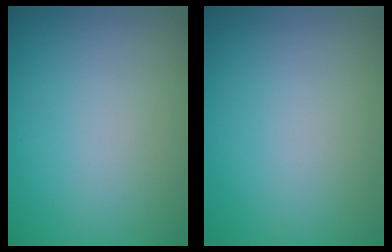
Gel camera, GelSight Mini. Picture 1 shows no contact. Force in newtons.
{"total": 0.0}